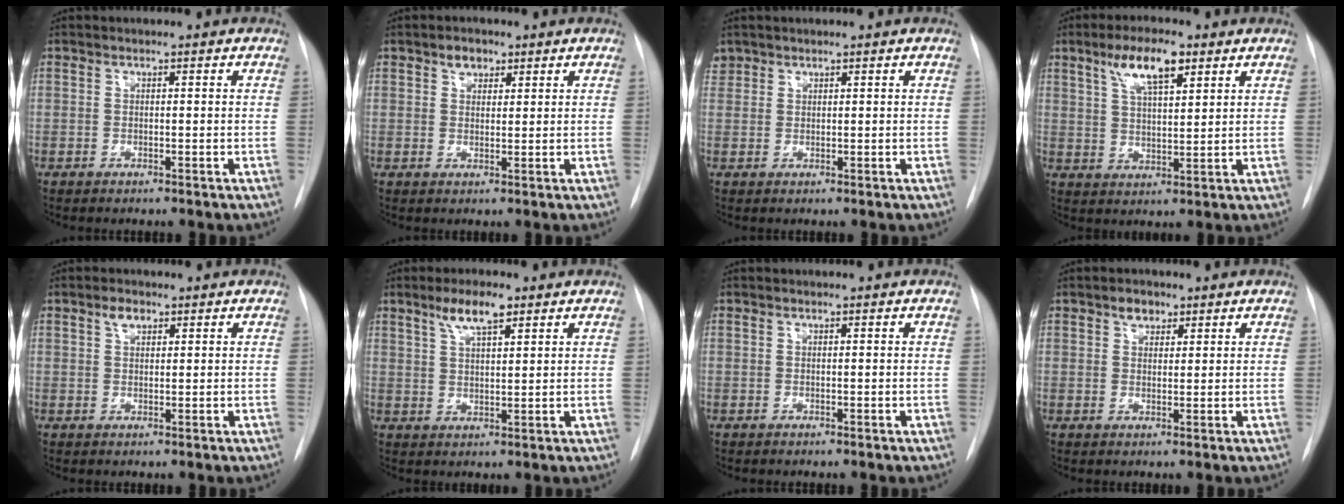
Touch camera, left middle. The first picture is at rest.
{"total": 2.5, "force": [1.6, 1.6, 1.1], "torque": [-0.017, 0.007, 0.025]}
{"total": 2.1, "force": [1.6, 1.4, -0.1], "torque": [0.006, 0.013, 0.029]}
{"total": 8.2, "force": [4.6, 2.2, 6.4], "torque": [-0.120, 0.010, 0.084]}
{"total": 2.1, "force": [1.2, 1.1, 1.2], "torque": [-0.022, 0.007, 0.022]}
{"total": 5.5, "force": [3.5, 1.3, 4.1], "torque": [-0.077, 0.007, 0.063]}
{"total": 0.0}
{"total": 2.4, "force": [1.6, 1.6, 1.0], "torque": [-0.016, 0.007, 0.026]}